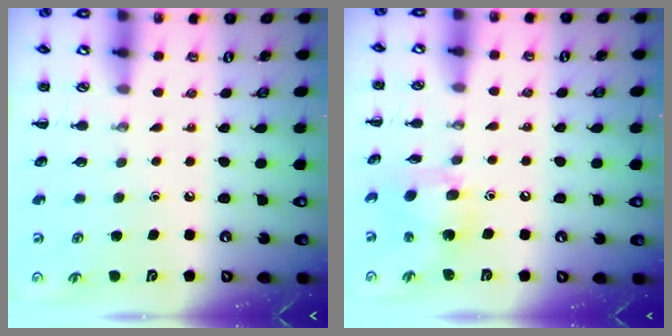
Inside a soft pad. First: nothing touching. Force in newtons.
{"total": 8.2, "press": 8.0, "slide": 1.4}